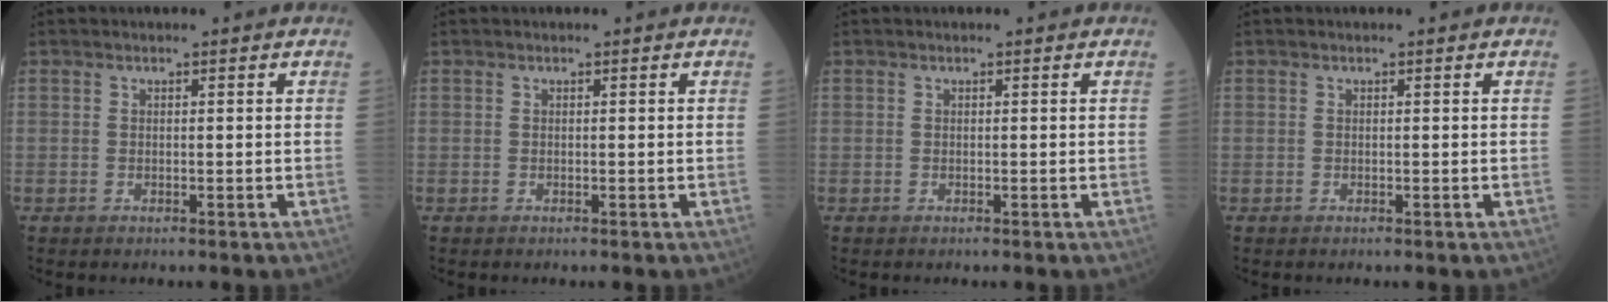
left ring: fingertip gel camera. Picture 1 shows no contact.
{"total": 0.0}
{"total": 0.0}
{"total": 0.0}